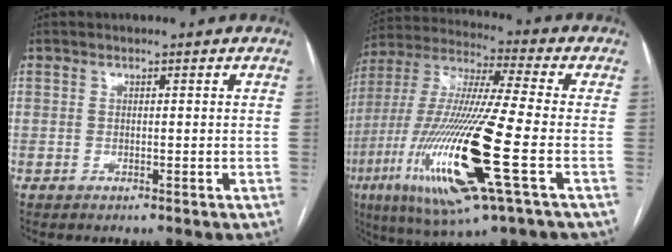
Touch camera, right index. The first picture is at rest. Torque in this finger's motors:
{"motor_torque": [2.14, 0.00, 1.05, 0.21]}